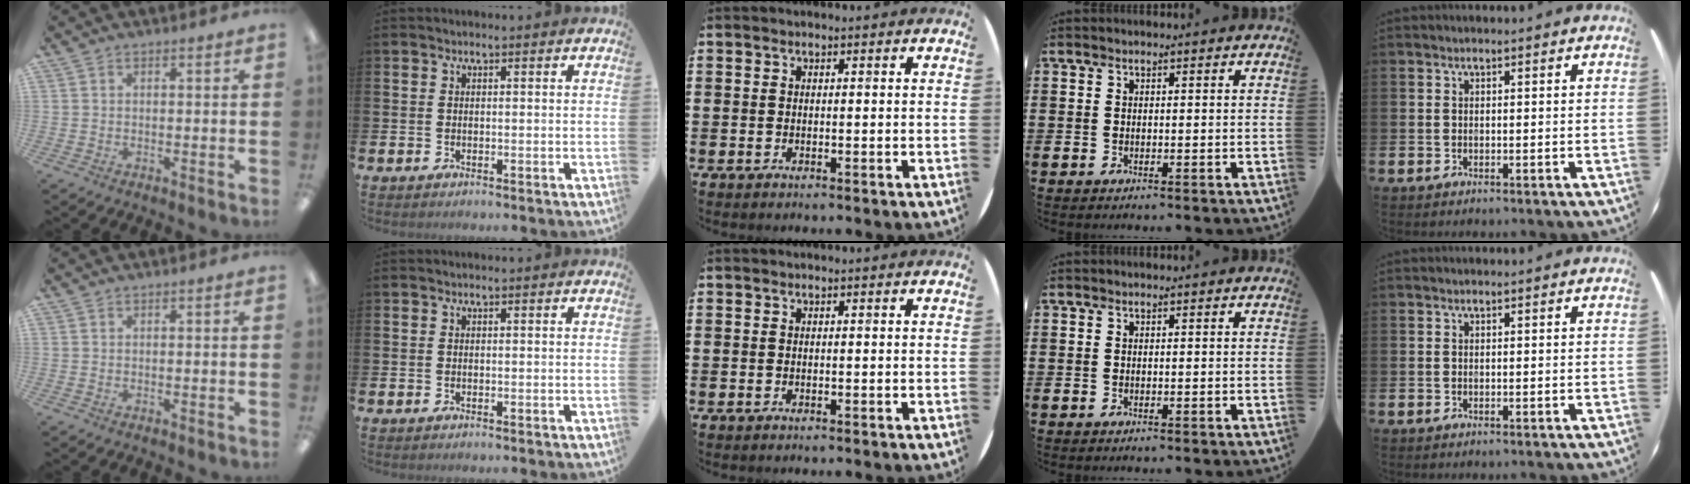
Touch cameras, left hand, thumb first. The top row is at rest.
{}